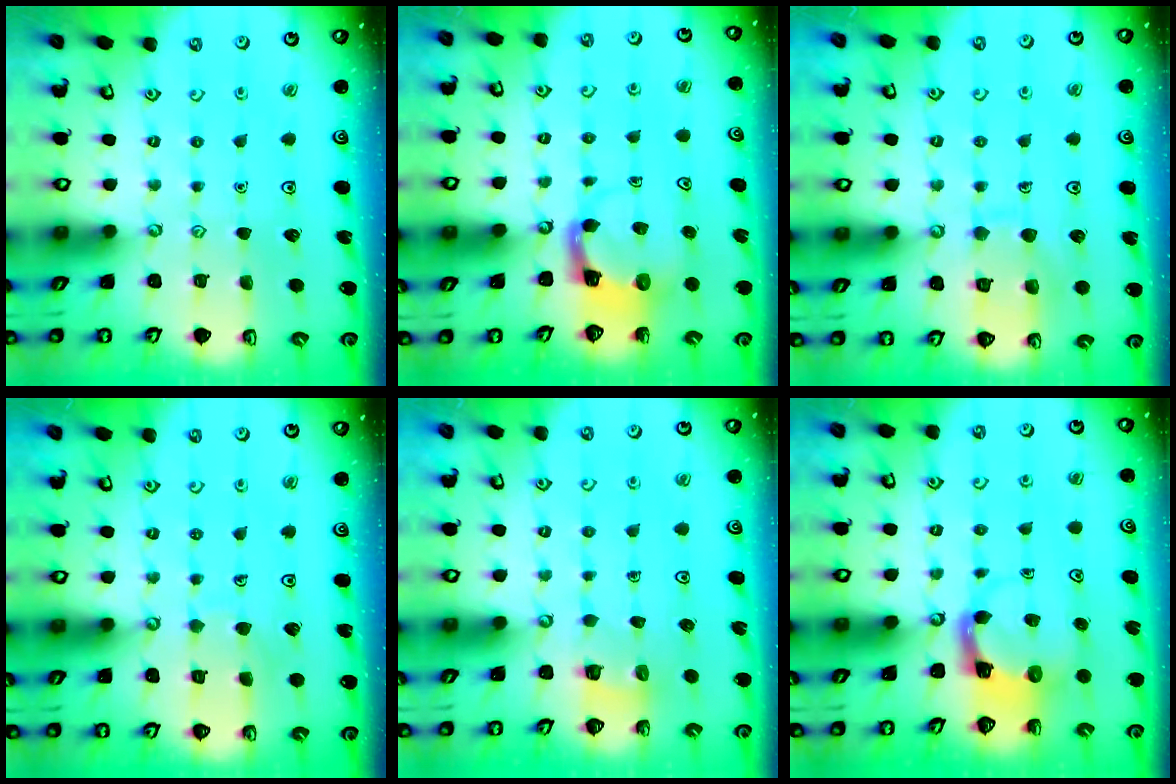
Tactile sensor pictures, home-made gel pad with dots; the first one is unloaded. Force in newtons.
{"total": 3.9, "press": 3.8, "slide": 0.7}
{"total": 9.3, "press": 9.3, "slide": 0.8}
{"total": 4.8, "press": 4.8, "slide": 0.4}
{"total": 3.7, "press": 3.7, "slide": 0.2}
{"total": 3.8, "press": 3.7, "slide": 0.7}